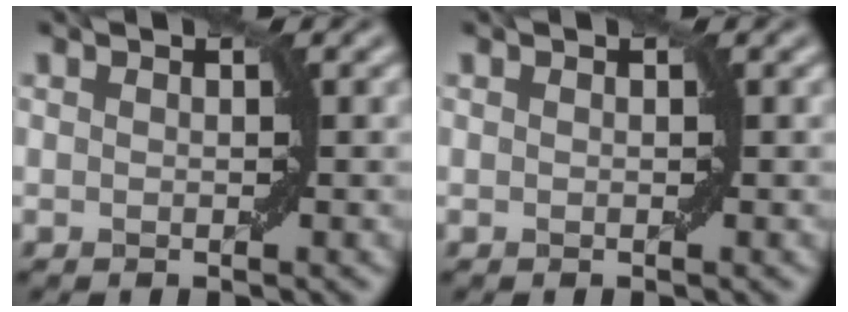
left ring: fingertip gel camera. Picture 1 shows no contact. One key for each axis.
{"total": 0.0}